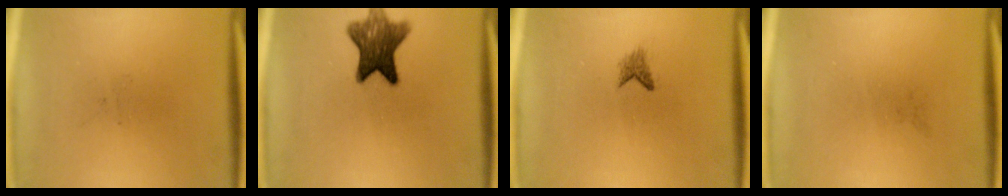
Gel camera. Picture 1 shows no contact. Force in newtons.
{"total": 9.2}
{"total": 1.2}
{"total": 0.0}